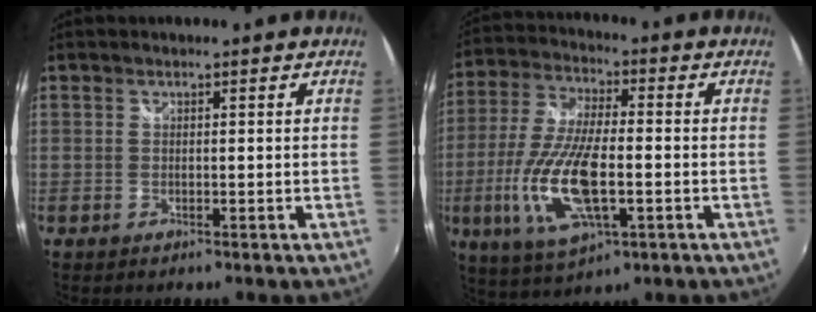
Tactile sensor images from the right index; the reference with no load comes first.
{"total": 16.2, "force": [-4.0, 5.7, 14.6], "torque": [-0.312, -0.014, -0.074]}